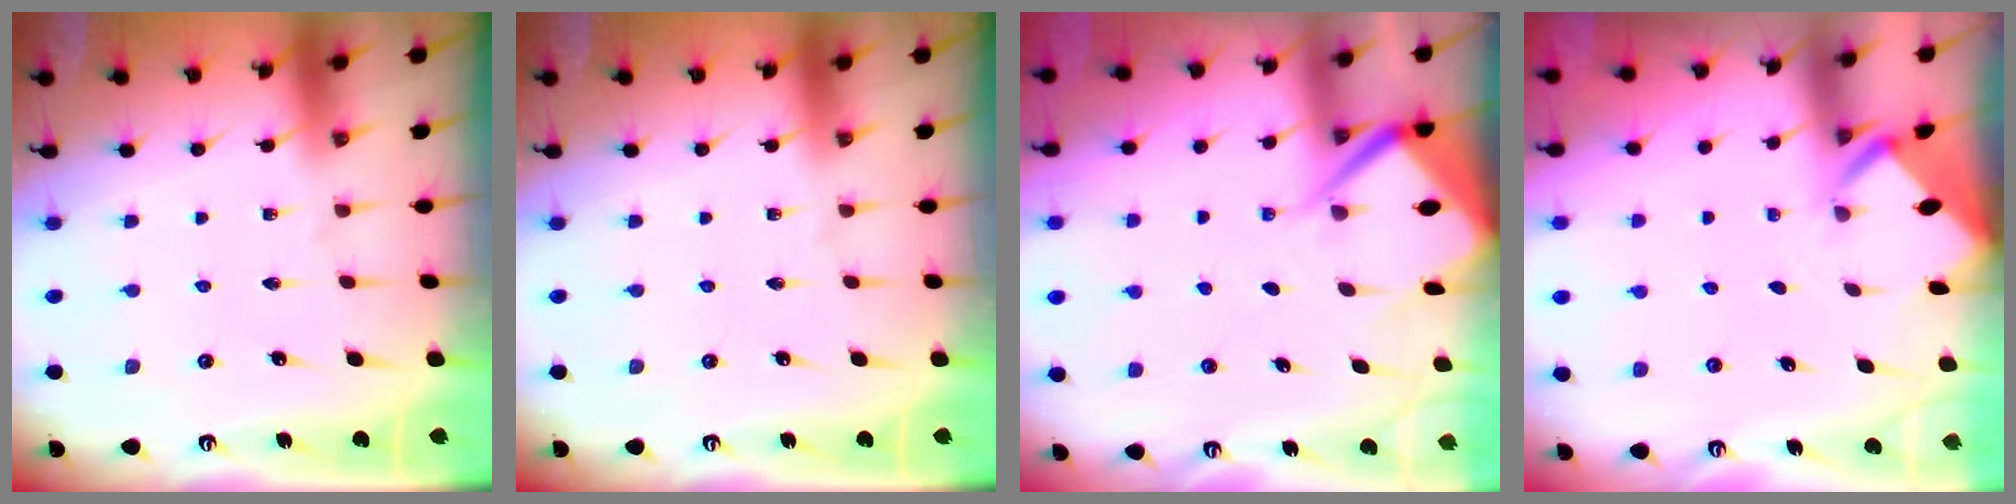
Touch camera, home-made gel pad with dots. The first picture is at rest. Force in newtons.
{"total": 0.0}
{"total": 6.6, "press": 6.6, "slide": 0.6}
{"total": 1.9, "press": 1.9, "slide": 0.2}